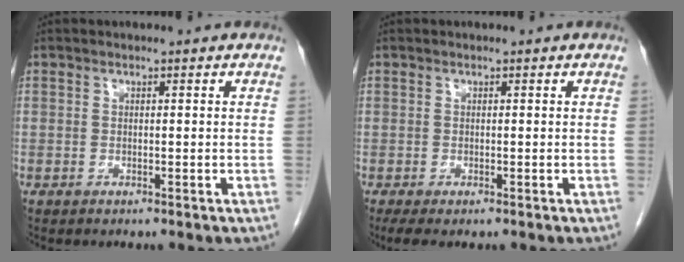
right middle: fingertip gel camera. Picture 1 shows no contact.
{"total": 3.3, "force": [-2.4, 1.0, 2.1], "torque": [-0.043, -0.014, -0.034]}